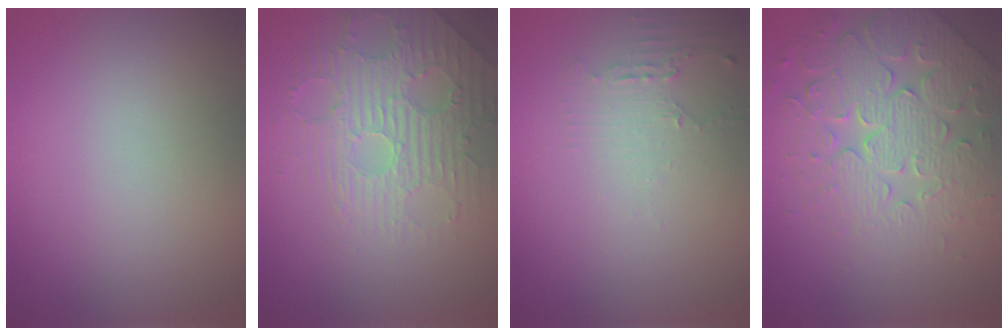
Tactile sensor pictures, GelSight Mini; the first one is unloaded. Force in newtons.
{"total": 4.6, "press": 3.7, "slide": 2.7}
{"total": 1.9, "press": 1.3, "slide": 1.4}
{"total": 6.9, "press": 5.7, "slide": 3.9}